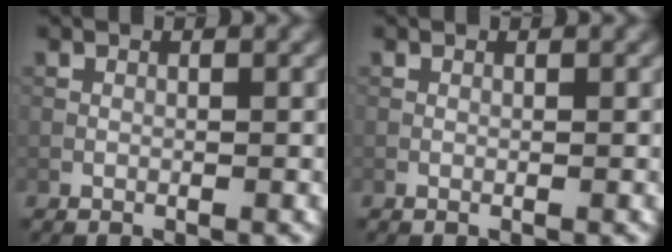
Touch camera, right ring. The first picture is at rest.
{"total": 0.0}